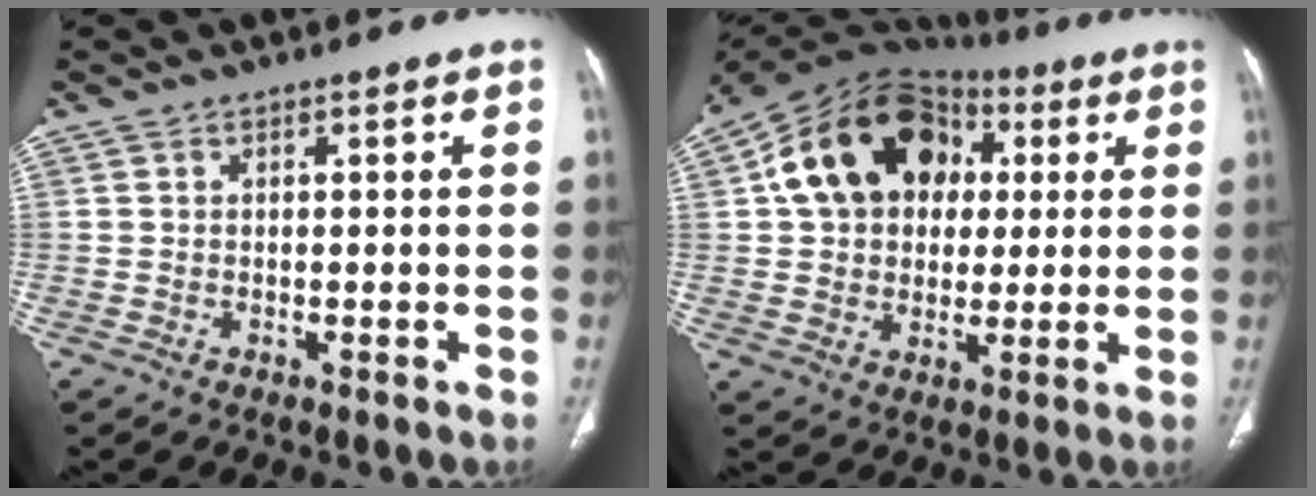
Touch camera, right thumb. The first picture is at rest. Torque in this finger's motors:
{"motor_torque": [-1.20, 1.78, 0.52, -0.35, 0.16]}